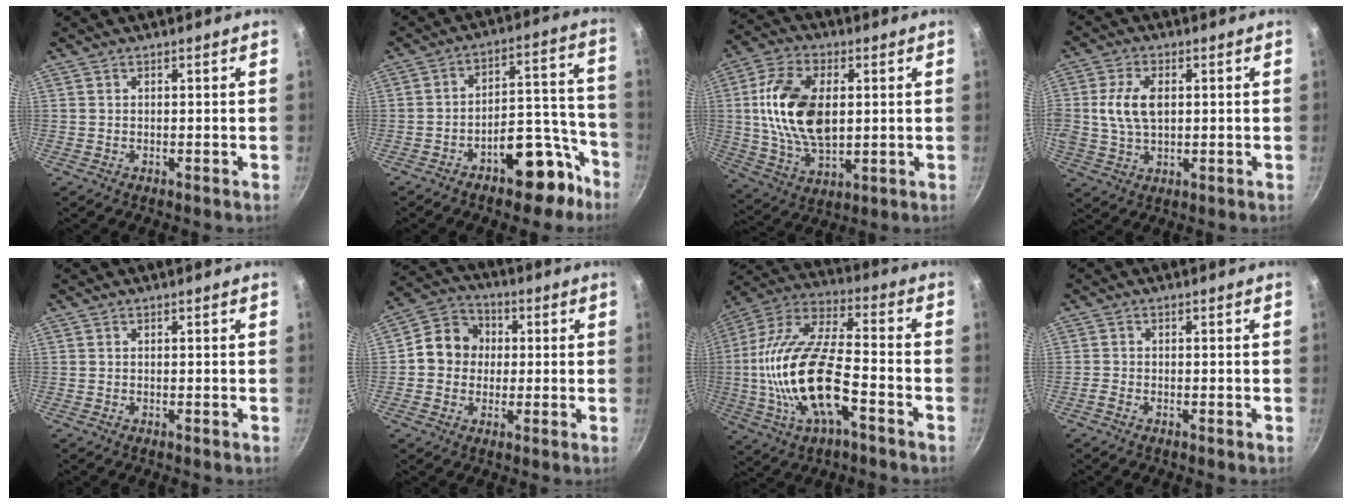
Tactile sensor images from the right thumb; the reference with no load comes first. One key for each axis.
{"total": 13.2, "fx": -8.0, "fy": 6.3, "fz": 8.4, "tx": -0.057, "ty": 0.097, "tz": -0.113}
{"total": 17.0, "fx": 2.1, "fy": 10.0, "fz": 13.5, "tx": -0.240, "ty": -0.001, "tz": 0.039}
{"total": 8.5, "fx": 1.2, "fy": 5.3, "fz": 6.6, "tx": -0.123, "ty": 0.004, "tz": 0.019}
{"total": 0.0}
{"total": 9.4, "fx": 0.4, "fy": 8.5, "fz": 4.1, "tx": -0.034, "ty": 0.019, "tz": -0.015}
{"total": 21.5, "fx": -5.5, "fy": 9.0, "fz": 18.7, "tx": -0.364, "ty": 0.033, "tz": -0.117}
{"total": 1.1, "fx": -0.9, "fy": 0.4, "fz": 0.5, "tx": -0.023, "ty": 0.006, "tz": -0.024}